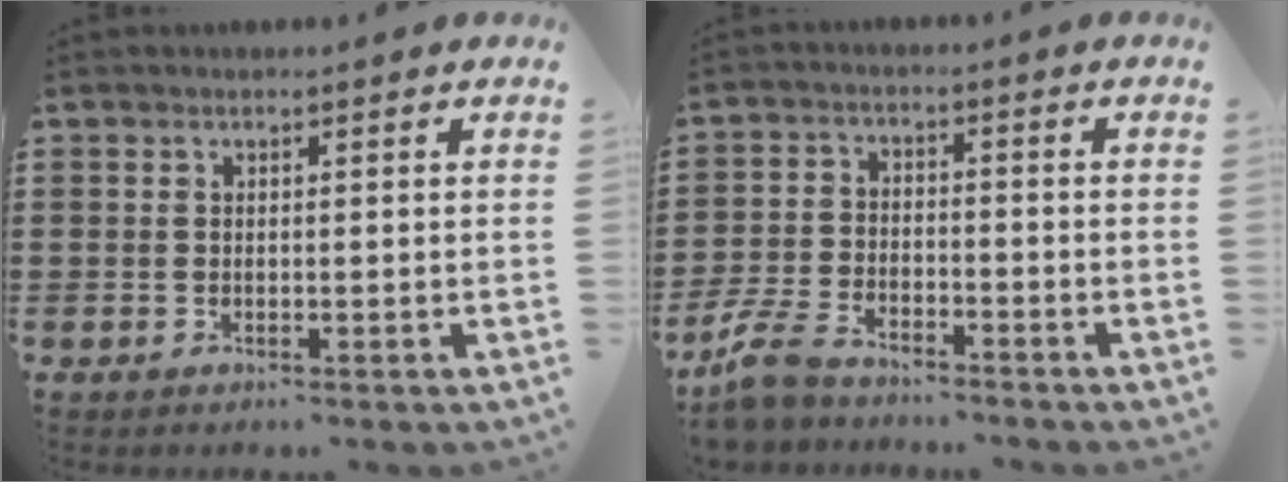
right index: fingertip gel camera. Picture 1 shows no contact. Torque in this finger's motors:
{"motor_torque": [0.05, 0.05, 0.17, 0.11]}